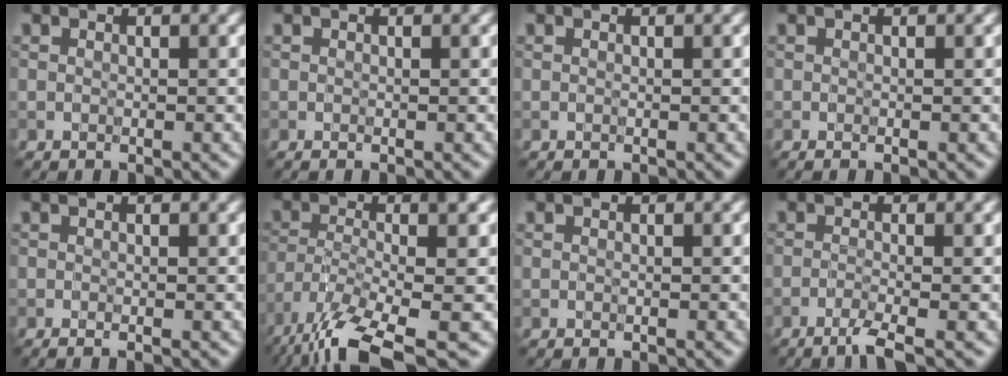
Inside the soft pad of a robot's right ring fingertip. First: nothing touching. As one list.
[{"total": 0.8, "force": [0.0, 0.2, 0.7], "torque": [-0.007, -0.001, -0.003]}, {"total": 0.0}, {"total": 1.1, "force": [-0.1, 0.4, 1.0], "torque": [-0.010, -0.002, -0.006]}, {"total": 1.7, "force": [-0.1, 0.6, 1.6], "torque": [-0.018, -0.005, -0.008]}, {"total": 11.9, "force": [-6.7, 2.9, 9.4], "torque": [-0.166, -0.014, -0.120]}, {"total": 0.0}, {"total": 2.9, "force": [-1.4, 0.5, 2.4], "torque": [-0.035, -0.002, -0.040]}]